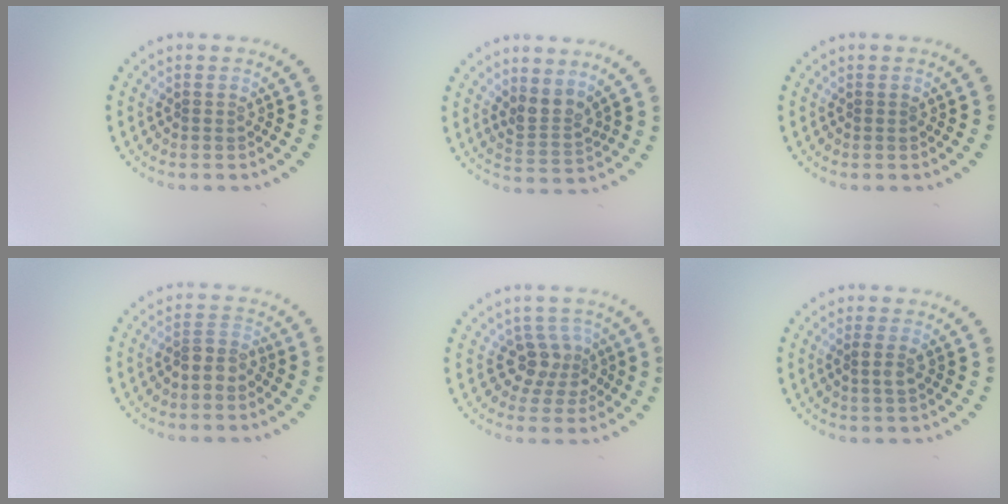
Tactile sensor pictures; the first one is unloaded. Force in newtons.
{"total": 2.5, "press": 1.9, "slide": 1.6}
{"total": 0.0}
{"total": 2.2, "press": 1.9, "slide": 1.1}
{"total": 2.9, "press": 2.3, "slide": 1.8}
{"total": 1.3, "press": 1.1, "slide": 0.7}